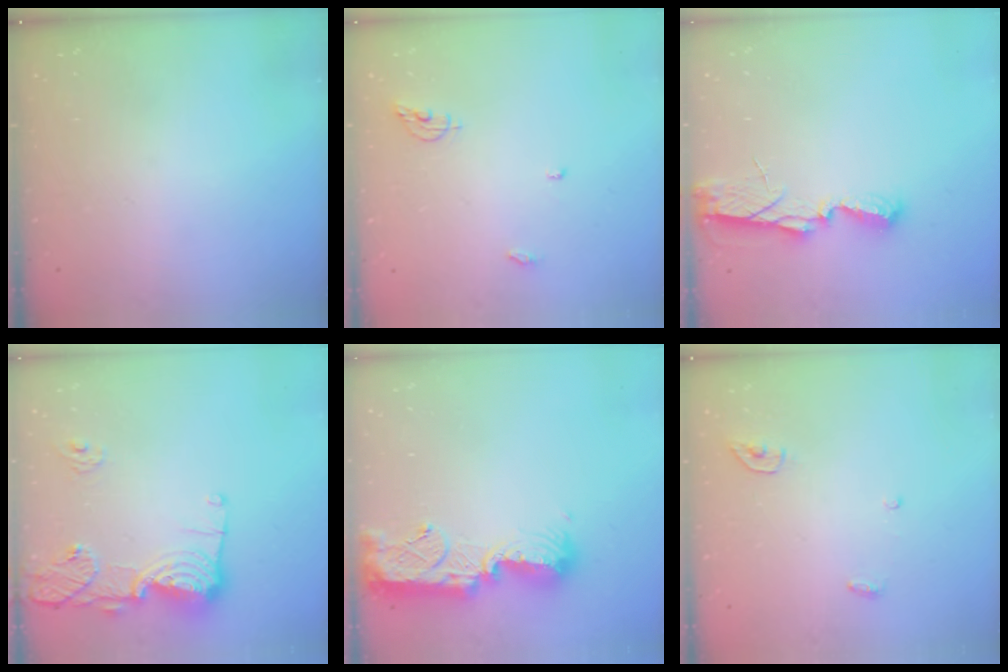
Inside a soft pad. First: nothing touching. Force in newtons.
{"total": 6.3, "press": 6.2, "slide": 0.6}
{"total": 6.3, "press": 6.2, "slide": 0.4}
{"total": 15.9, "press": 15.9, "slide": 1.5}
{"total": 13.1, "press": 13.1, "slide": 0.8}
{"total": 3.7, "press": 3.7, "slide": 0.3}